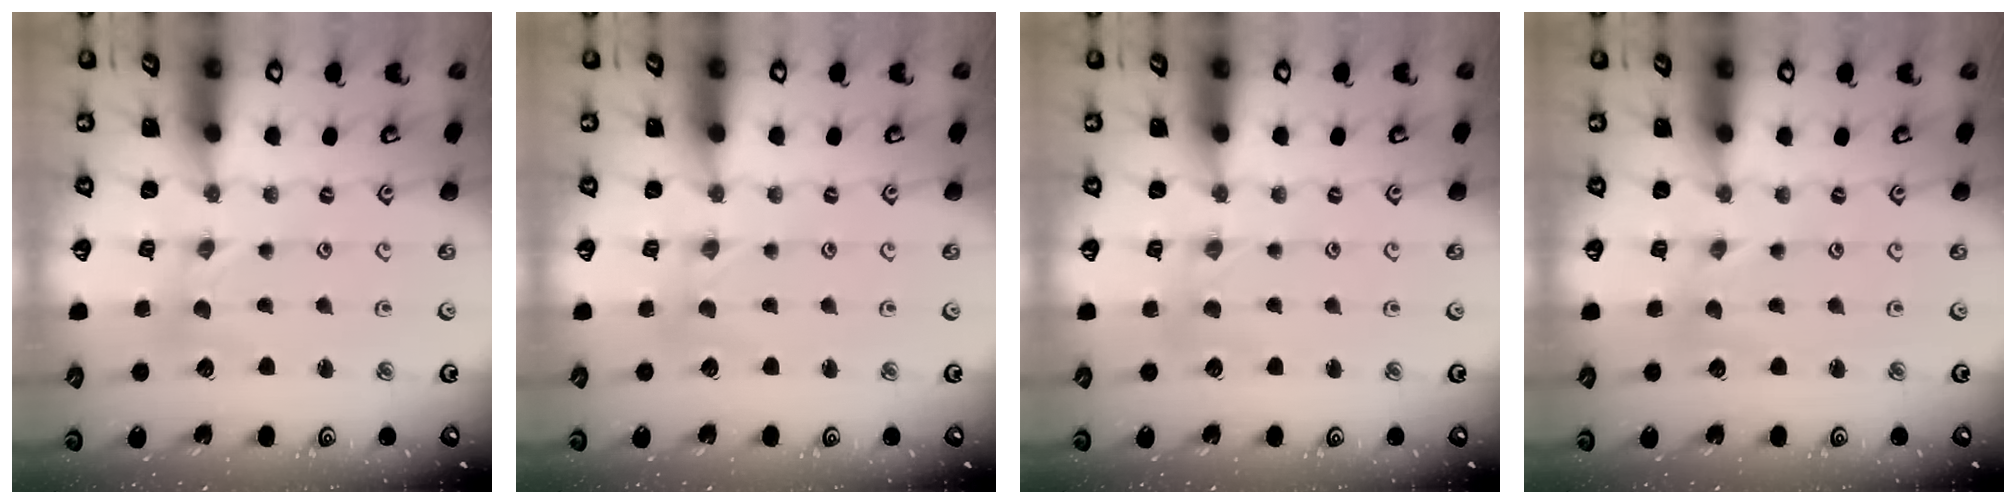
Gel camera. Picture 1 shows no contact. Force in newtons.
{"total": 0.0}
{"total": 2.0, "press": 1.9, "slide": 0.4}
{"total": 0.0}